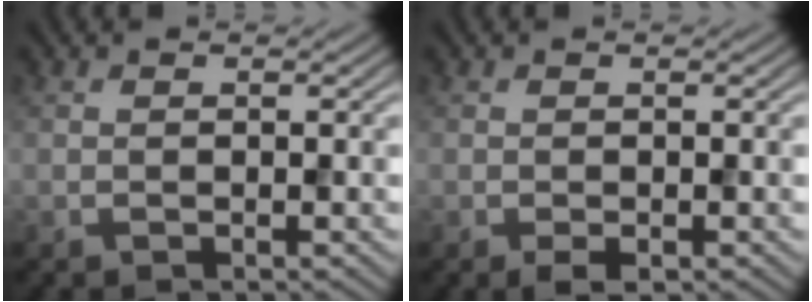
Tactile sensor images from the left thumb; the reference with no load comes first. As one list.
[{"total": 1.2, "force": [-0.7, 0.6, 0.9], "torque": [-0.018, -0.004, -0.010]}]